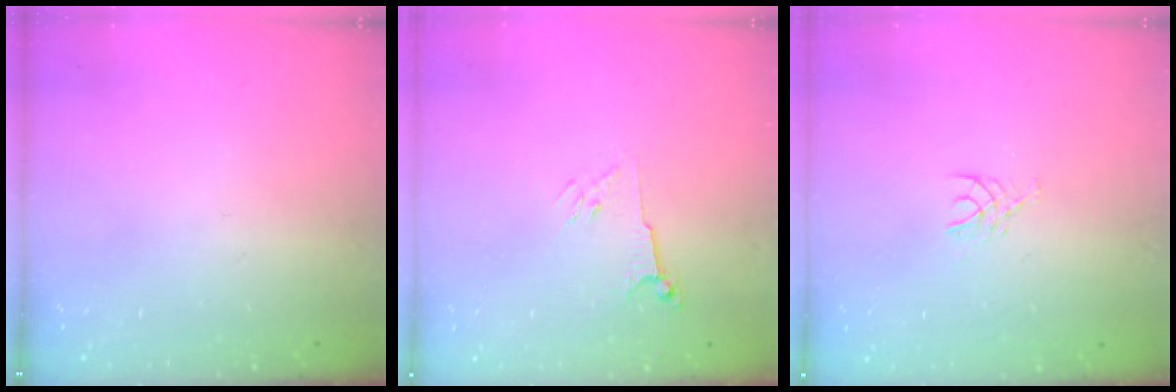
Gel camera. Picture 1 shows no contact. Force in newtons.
{"total": 3.5, "press": 3.5, "slide": 0.7}
{"total": 2.5, "press": 2.5, "slide": 0.2}